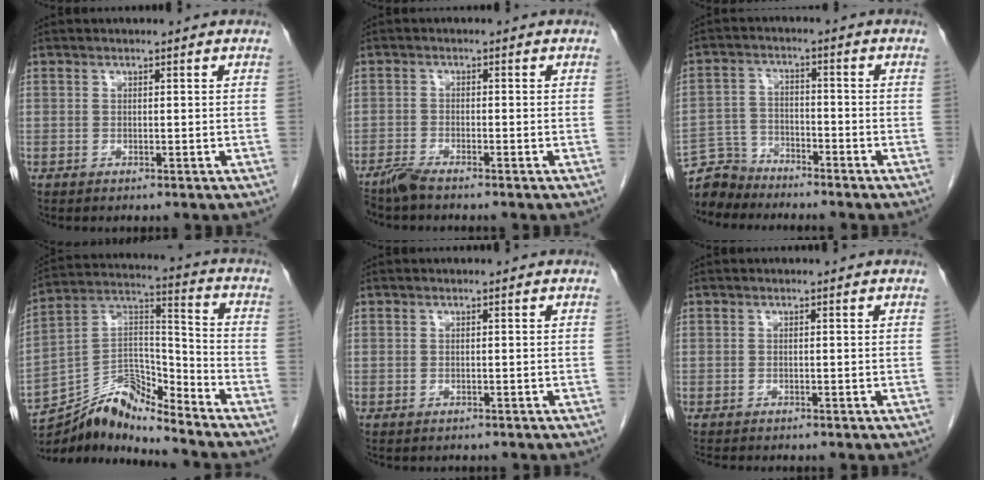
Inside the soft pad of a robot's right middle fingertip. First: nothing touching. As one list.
[{"total": 2.5, "force": [-2.3, 0.0, 1.0], "torque": [-0.028, -0.007, -0.046]}, {"total": 6.0, "force": [-5.7, 1.5, -0.7], "torque": [0.010, 0.001, -0.113]}, {"total": 13.9, "force": [-13.3, 0.8, 3.8], "torque": [-0.062, 0.043, -0.249]}, {"total": 1.5, "force": [-1.4, 0.6, 0.3], "torque": [-0.011, -0.001, -0.016]}, {"total": 2.7, "force": [-2.5, 0.5, 1.1], "torque": [-0.016, -0.005, -0.036]}]